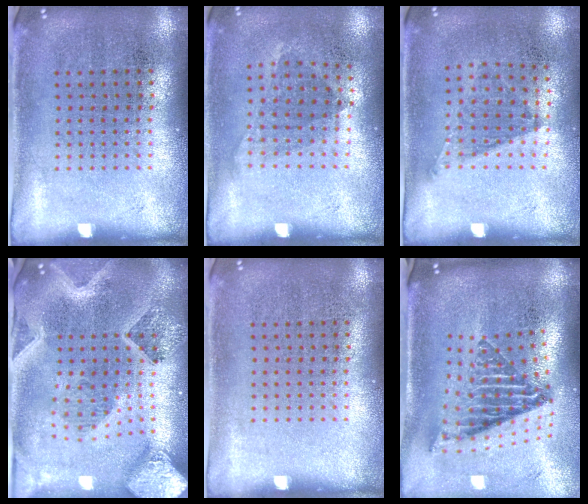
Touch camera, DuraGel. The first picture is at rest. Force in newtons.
{"total": 1.0, "press": 0.8, "slide": 0.6}
{"total": 1.1, "press": 0.8, "slide": 0.8}
{"total": 4.3, "press": 3.3, "slide": 2.7}
{"total": 0.0}
{"total": 2.6, "press": 1.6, "slide": 2.0}